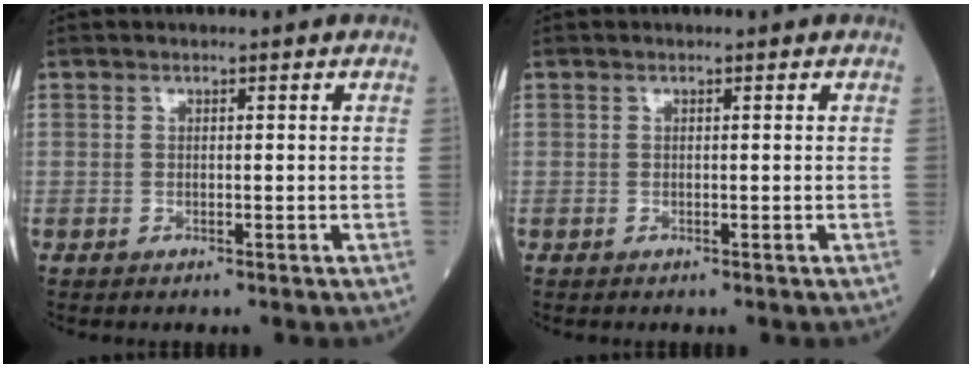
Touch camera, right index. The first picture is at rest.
{"total": 0.0}